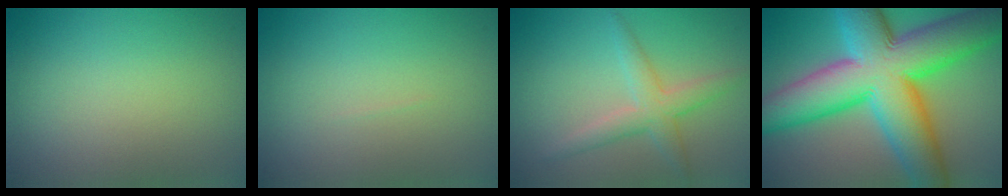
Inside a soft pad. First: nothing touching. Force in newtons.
{"total": 0.0}
{"total": 3.0, "press": 3.0, "slide": 0.1}
{"total": 16.0, "press": 16.0, "slide": 0.3}